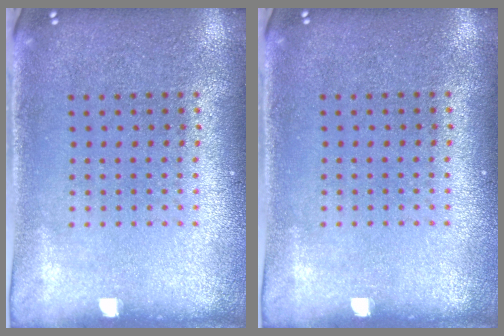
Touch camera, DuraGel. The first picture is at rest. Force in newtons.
{"total": 0.0}